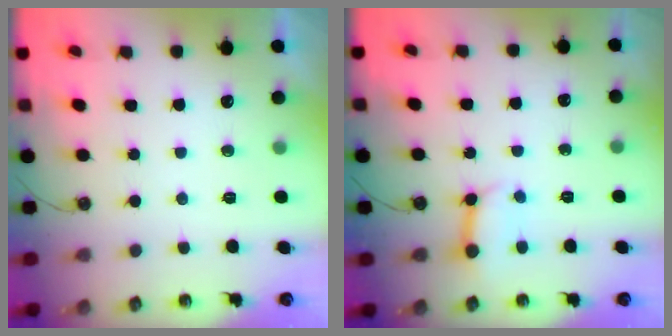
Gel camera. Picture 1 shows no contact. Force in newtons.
{"total": 6.3, "press": 6.3, "slide": 0.4}